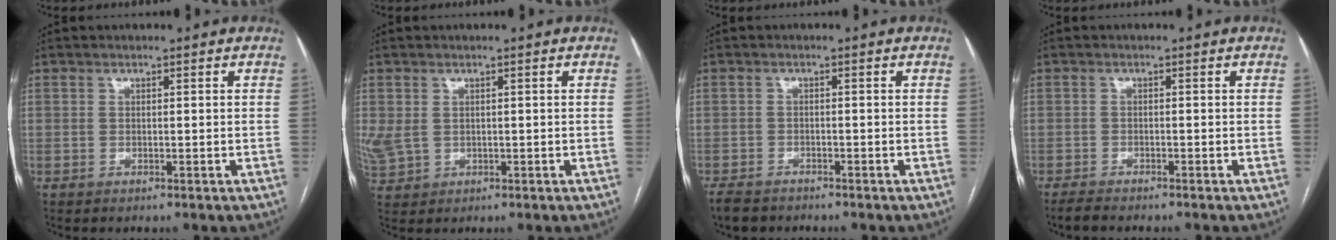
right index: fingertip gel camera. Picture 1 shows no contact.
{"total": 4.0, "force": [0.4, 3.2, 2.3], "torque": [-0.067, 0.004, 0.022]}
{"total": 4.3, "force": [-3.7, 1.8, 1.4], "torque": [-0.028, -0.009, -0.060]}
{"total": 3.5, "force": [-3.1, 0.4, 1.6], "torque": [-0.028, -0.007, -0.045]}